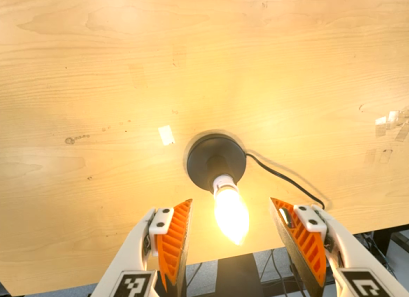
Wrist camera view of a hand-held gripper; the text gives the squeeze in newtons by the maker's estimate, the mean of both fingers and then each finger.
{"total": 0.0}